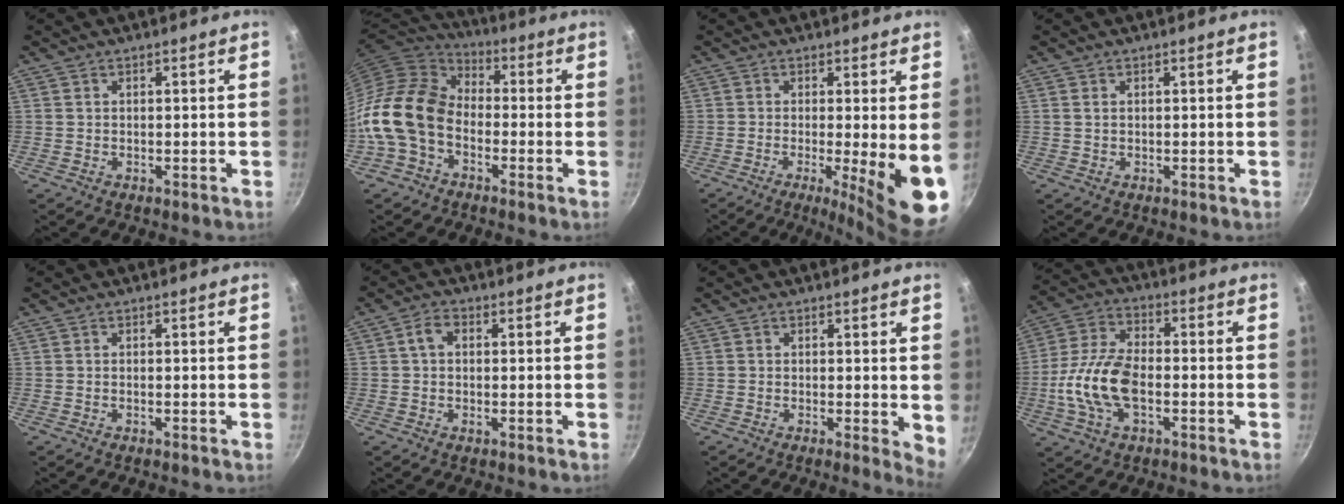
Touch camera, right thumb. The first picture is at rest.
{"total": 15.0, "force": [-3.7, 10.6, 9.9], "torque": [-0.162, 0.044, -0.092]}
{"total": 10.9, "force": [-1.8, 1.7, 10.6], "torque": [-0.138, -0.017, -0.024]}
{"total": 0.9, "force": [0.3, 0.6, 0.6], "torque": [-0.010, 0.002, 0.004]}
{"total": 0.0}
{"total": 3.5, "force": [0.6, 2.4, 2.5], "torque": [-0.045, 0.008, 0.001]}
{"total": 3.4, "force": [0.4, 1.3, 3.2], "torque": [-0.035, -0.008, 0.002]}
{"total": 13.7, "force": [-2.8, 7.4, 11.2], "torque": [-0.217, 0.030, -0.067]}